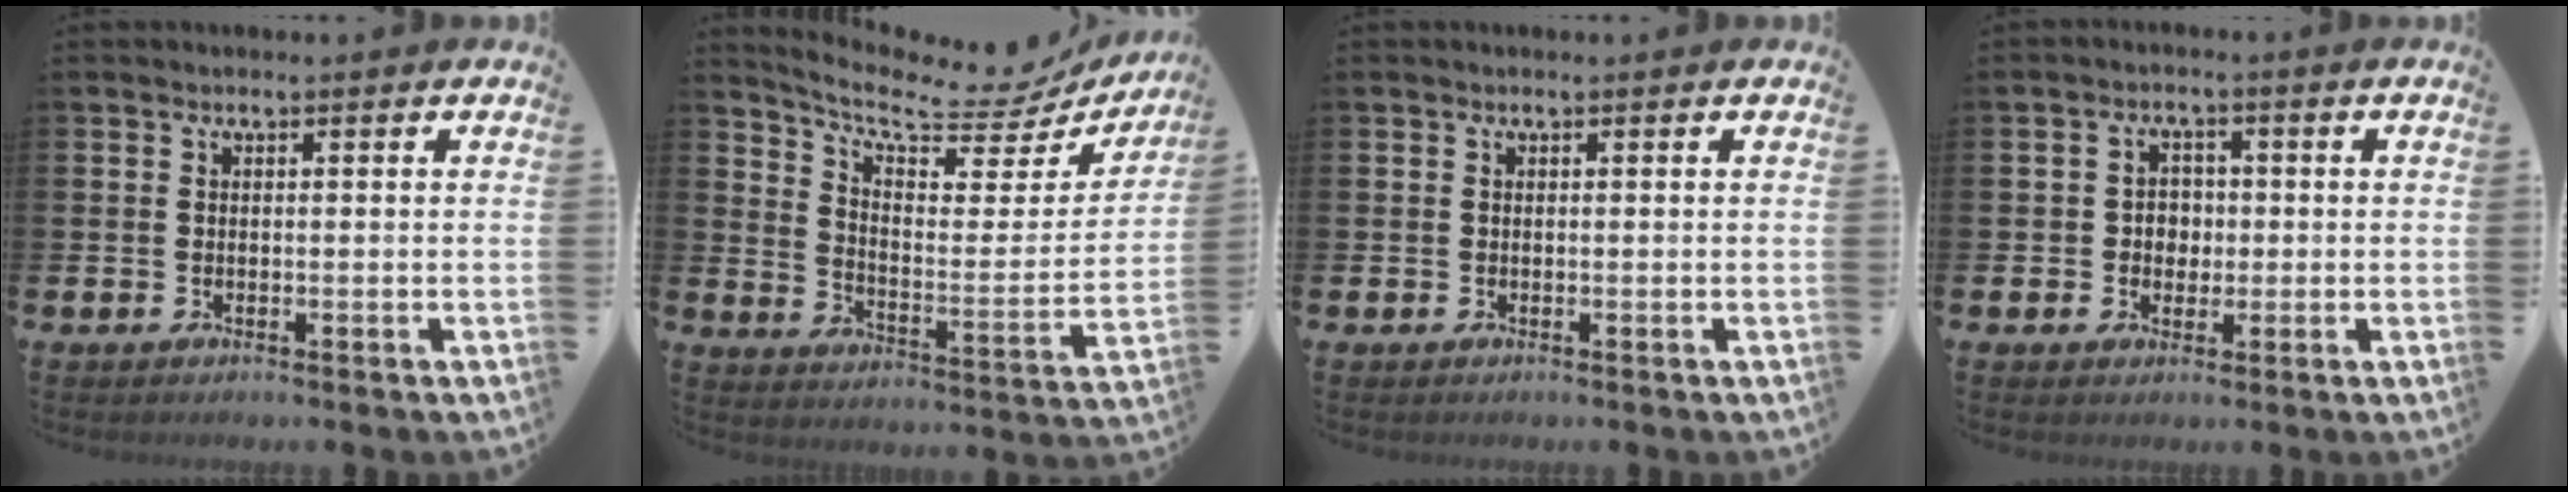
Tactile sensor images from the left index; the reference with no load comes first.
{"total": 8.9, "force": [7.5, 2.7, 3.7], "torque": [-0.099, -0.058, 0.125]}
{"total": 0.0}
{"total": 2.8, "force": [0.0, 2.6, 1.2], "torque": [-0.015, 0.003, -0.008]}